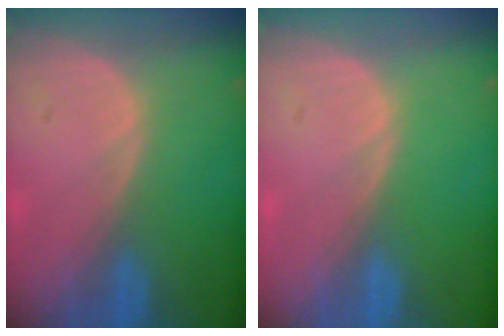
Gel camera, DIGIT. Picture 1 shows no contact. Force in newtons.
{"total": 0.0}